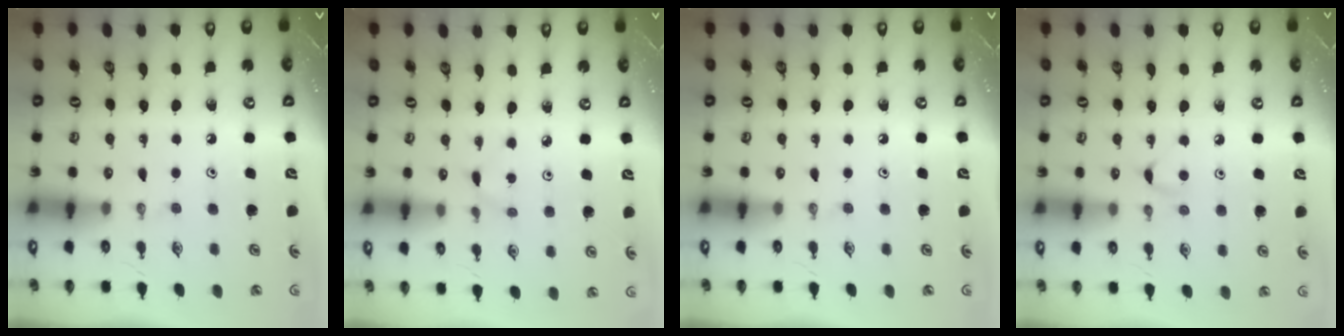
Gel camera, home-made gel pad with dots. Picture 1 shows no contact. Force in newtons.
{"total": 1.0, "press": 1.0, "slide": 0.1}
{"total": 0.0}
{"total": 3.8, "press": 3.8, "slide": 0.5}